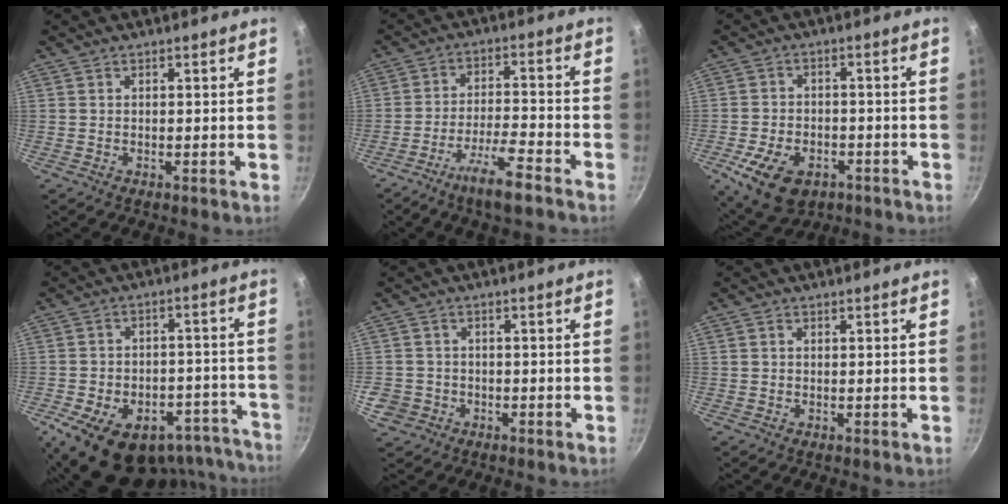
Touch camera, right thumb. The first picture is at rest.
{"total": 9.2, "force": [-6.2, 1.6, 6.6], "torque": [-0.128, 0.039, -0.110]}
{"total": 11.6, "force": [-5.1, 7.5, 7.2], "torque": [-0.117, 0.015, -0.076]}
{"total": 25.7, "force": [-15.8, 14.9, 13.8], "torque": [-0.171, 0.057, -0.203]}
{"total": 5.6, "force": [-1.8, 5.1, 1.7], "torque": [-0.035, 0.024, -0.027]}
{"total": 0.7, "force": [0.2, 0.6, 0.3], "torque": [-0.004, 0.004, 0.003]}